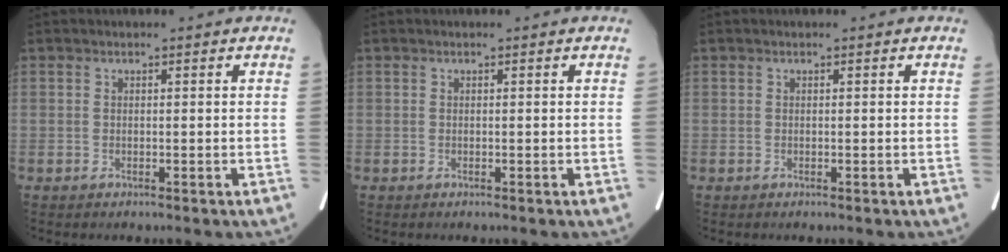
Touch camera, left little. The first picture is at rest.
{"total": 0.0}
{"total": 0.0}